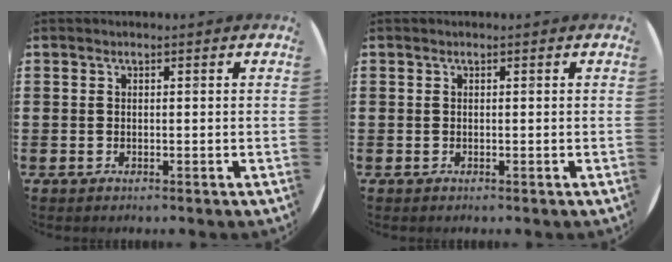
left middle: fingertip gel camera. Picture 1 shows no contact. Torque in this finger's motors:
{"motor_torque": [0.00, 0.00, 0.00, 0.00]}